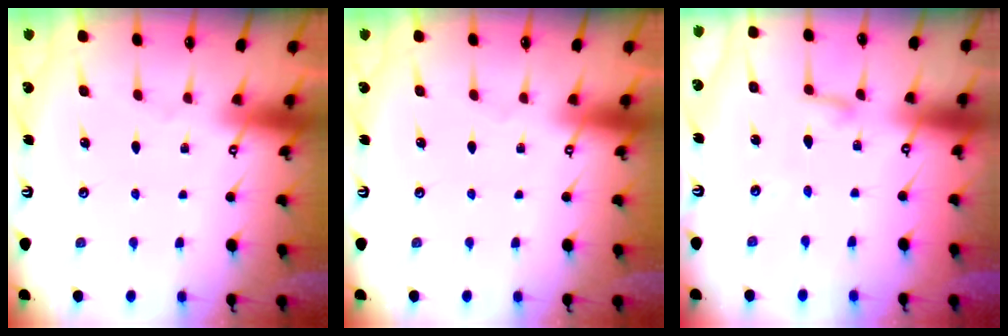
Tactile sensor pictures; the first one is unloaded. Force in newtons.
{"total": 0.0}
{"total": 2.6, "press": 2.6, "slide": 0.2}